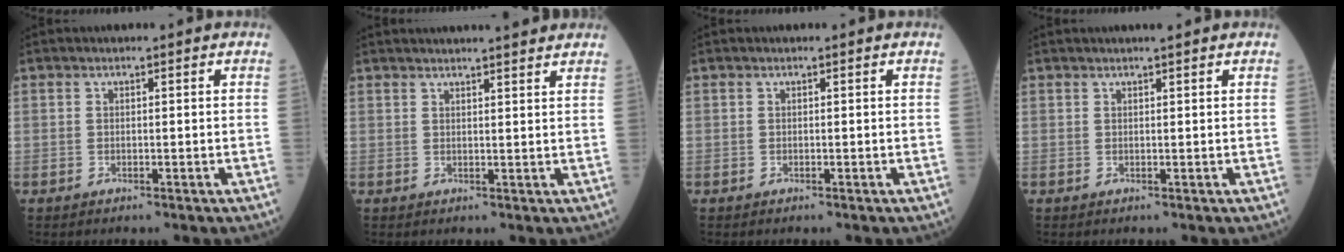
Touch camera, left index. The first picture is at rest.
{"total": 8.3, "force": [7.5, 0.4, 3.4], "torque": [-0.050, 0.019, 0.085]}
{"total": 0.0}
{"total": 1.8, "force": [1.4, 0.0, 1.1], "torque": [-0.013, 0.008, 0.022]}